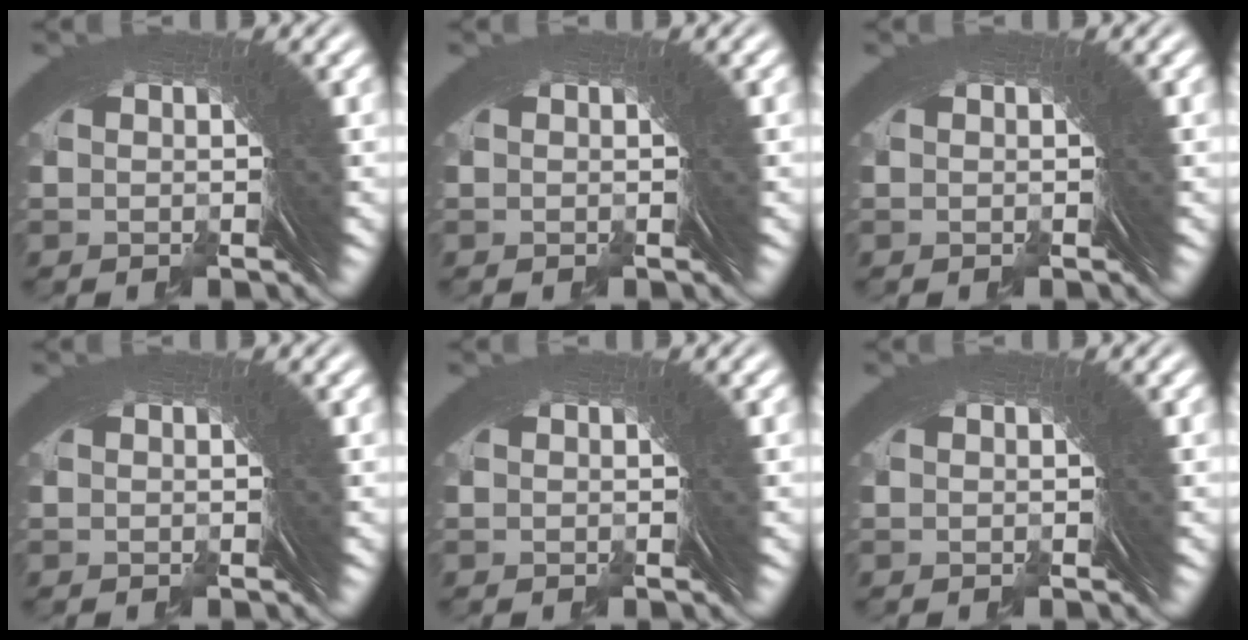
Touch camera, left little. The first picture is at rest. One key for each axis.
{"total": 0.0}
{"total": 0.0}
{"total": 0.0}
{"total": 0.0}
{"total": 0.0}